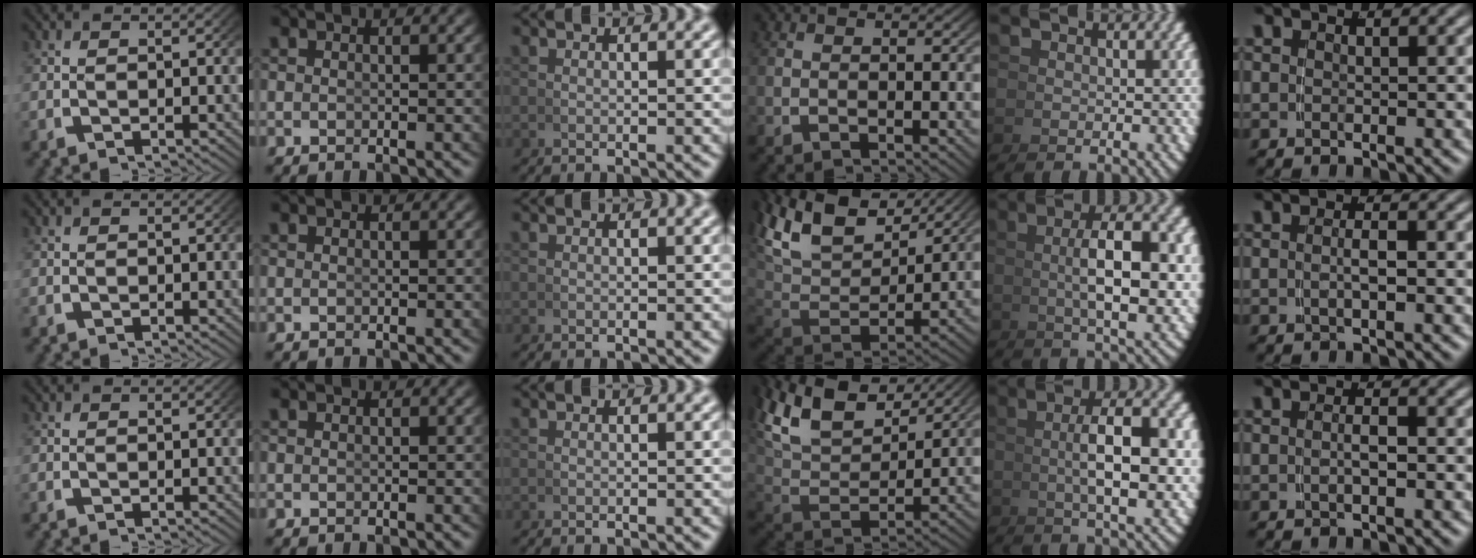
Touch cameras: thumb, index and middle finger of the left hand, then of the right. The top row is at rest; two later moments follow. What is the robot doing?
{"motion": "grasp_and_lifting", "object": "photo album"}